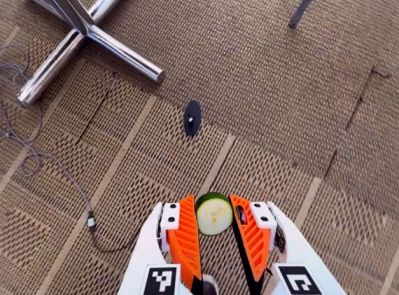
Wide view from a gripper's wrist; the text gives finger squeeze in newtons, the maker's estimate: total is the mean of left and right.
{"total": 7.4, "left": 7.2, "right": 7.7}